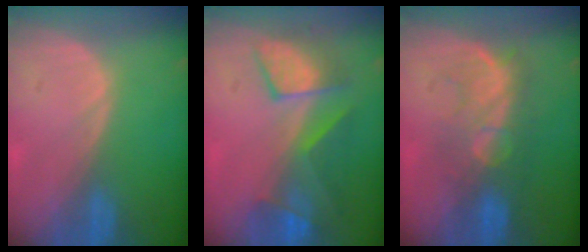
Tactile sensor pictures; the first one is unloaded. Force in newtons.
{"total": 8.3, "press": 7.9, "slide": 2.5}
{"total": 7.8, "press": 7.7, "slide": 1.3}